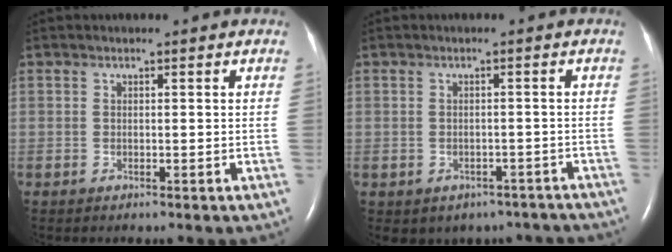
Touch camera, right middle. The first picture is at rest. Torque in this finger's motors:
{"motor_torque": [0.60, -1.28, 0.07, 0.03]}